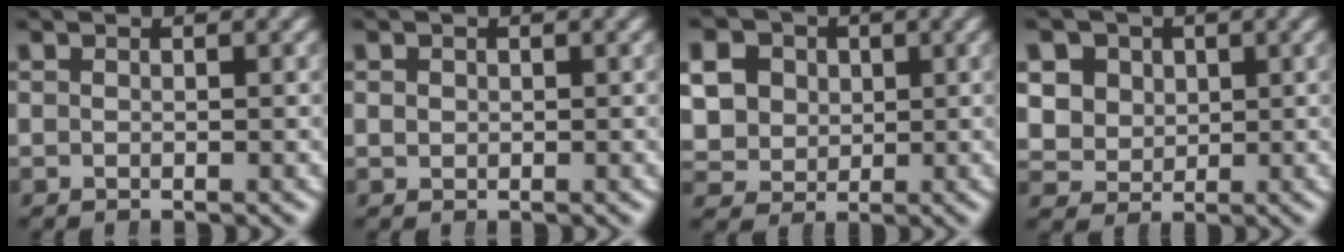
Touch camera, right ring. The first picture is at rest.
{"total": 0.5, "force": [0.2, 0.4, 0.3], "torque": [-0.006, -0.006, 0.010]}
{"total": 9.1, "force": [1.7, 8.0, 4.0], "torque": [-0.091, -0.018, 0.029]}
{"total": 8.6, "force": [1.7, 7.7, 3.5], "torque": [-0.088, -0.019, 0.030]}